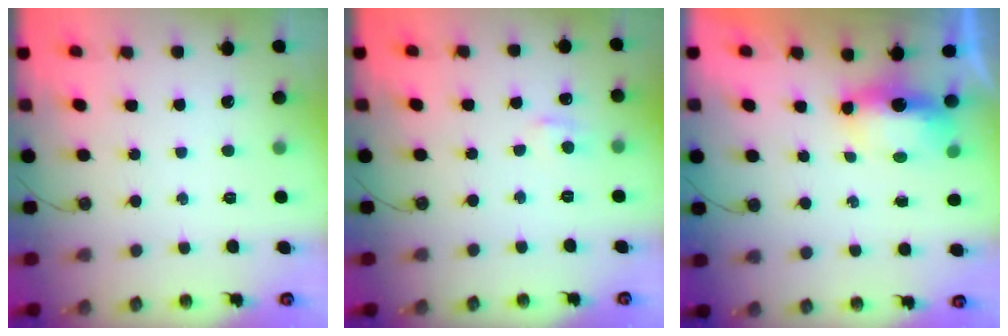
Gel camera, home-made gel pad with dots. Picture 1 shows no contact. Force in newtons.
{"total": 4.5, "press": 4.4, "slide": 0.6}
{"total": 9.3, "press": 6.8, "slide": 6.3}